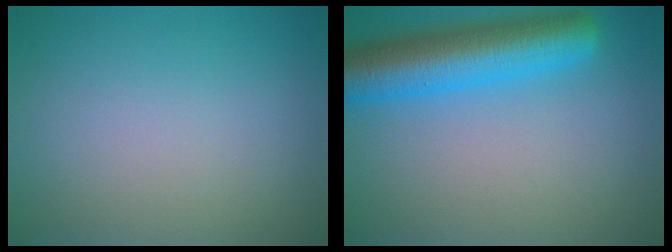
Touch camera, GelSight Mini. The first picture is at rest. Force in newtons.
{"total": 7.7, "press": 7.7, "slide": 0.3}